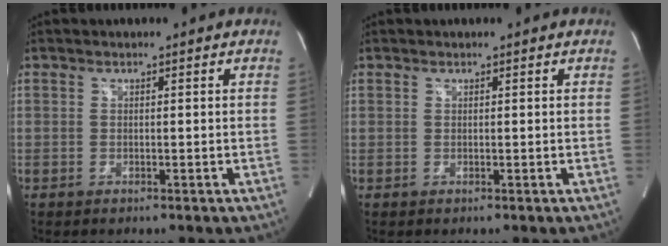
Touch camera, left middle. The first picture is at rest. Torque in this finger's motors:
{"motor_torque": [0.96, -0.94, 0.05, -0.10]}